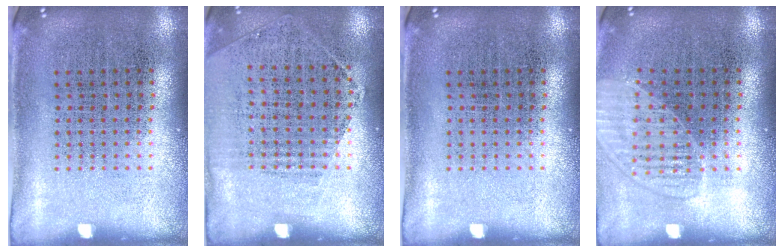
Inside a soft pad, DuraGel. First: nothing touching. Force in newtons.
{"total": 1.2, "press": 1.0, "slide": 0.7}
{"total": 0.0}
{"total": 1.4, "press": 1.4, "slide": 0.2}